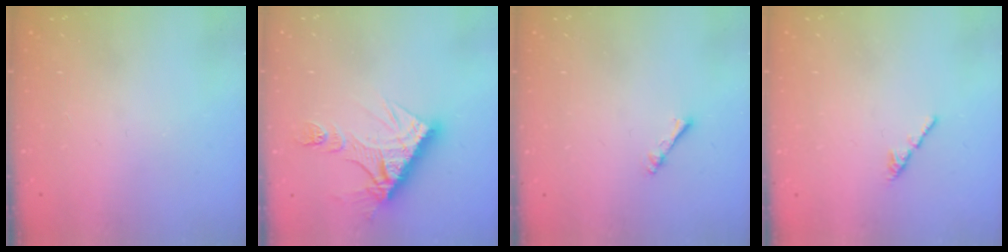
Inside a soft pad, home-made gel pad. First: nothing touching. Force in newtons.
{"total": 13.5, "press": 13.4, "slide": 1.2}
{"total": 1.1, "press": 1.1, "slide": 0.2}
{"total": 1.3, "press": 1.2, "slide": 0.4}